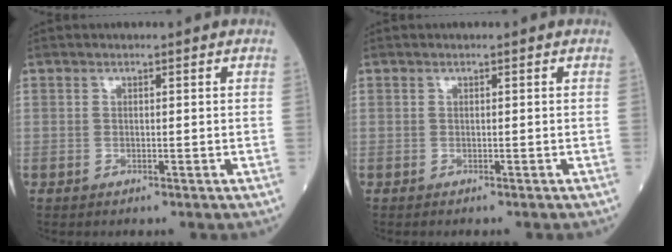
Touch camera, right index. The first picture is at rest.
{"total": 1.0, "force": [-0.9, 0.0, 0.5], "torque": [-0.004, -0.001, -0.013]}